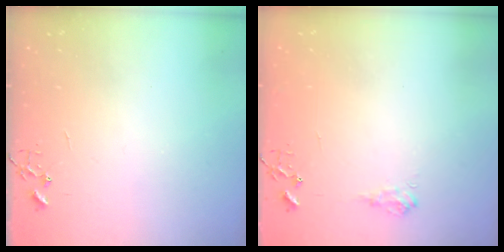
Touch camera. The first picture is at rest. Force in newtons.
{"total": 6.8, "press": 6.8, "slide": 0.8}